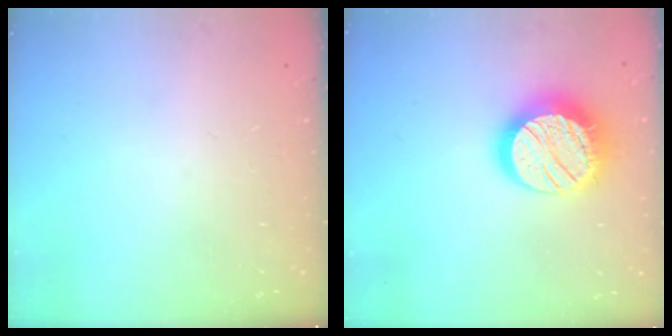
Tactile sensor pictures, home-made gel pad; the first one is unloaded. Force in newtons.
{"total": 18.1, "press": 18.1, "slide": 1.0}